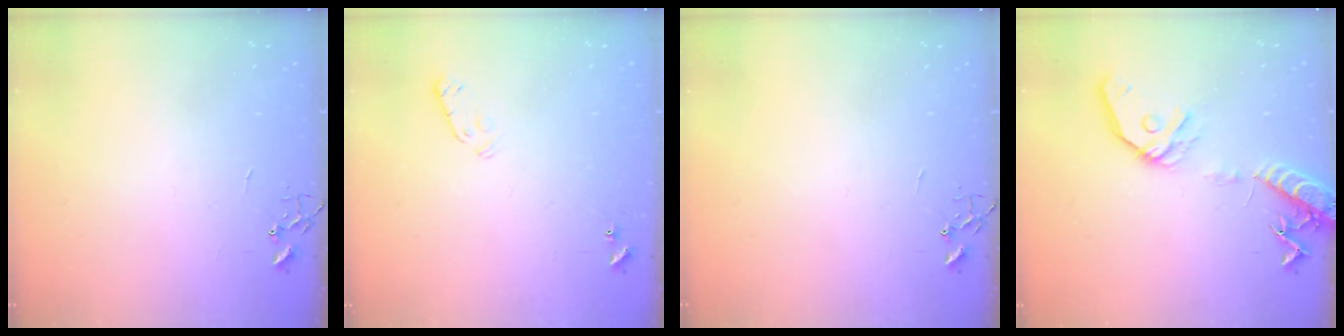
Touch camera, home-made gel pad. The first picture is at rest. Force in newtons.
{"total": 4.1, "press": 4.1, "slide": 0.6}
{"total": 0.0}
{"total": 15.4, "press": 15.2, "slide": 2.8}